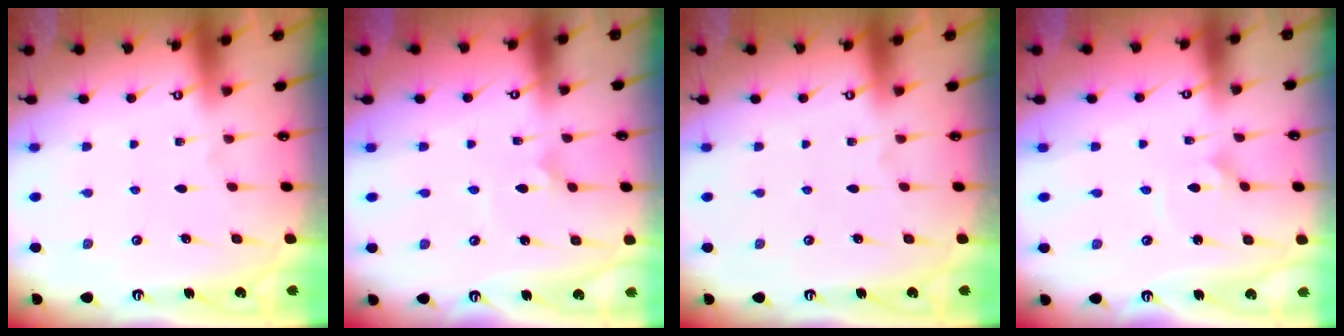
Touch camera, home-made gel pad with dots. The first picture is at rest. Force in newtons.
{"total": 3.6, "press": 3.6, "slide": 0.5}
{"total": 0.0}
{"total": 1.8, "press": 1.8, "slide": 0.1}